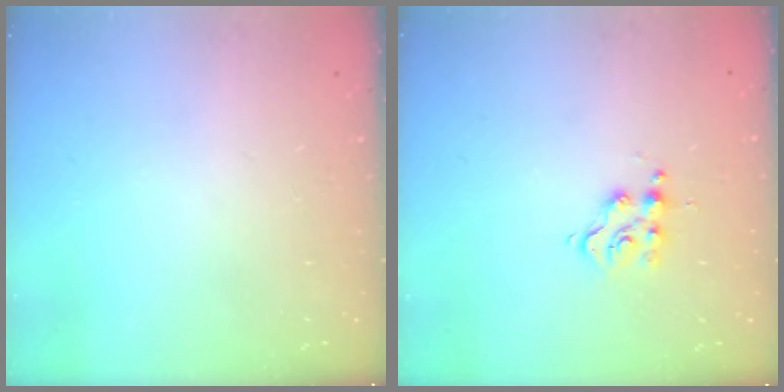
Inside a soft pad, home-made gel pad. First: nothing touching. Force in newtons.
{"total": 4.5, "press": 4.5, "slide": 0.3}